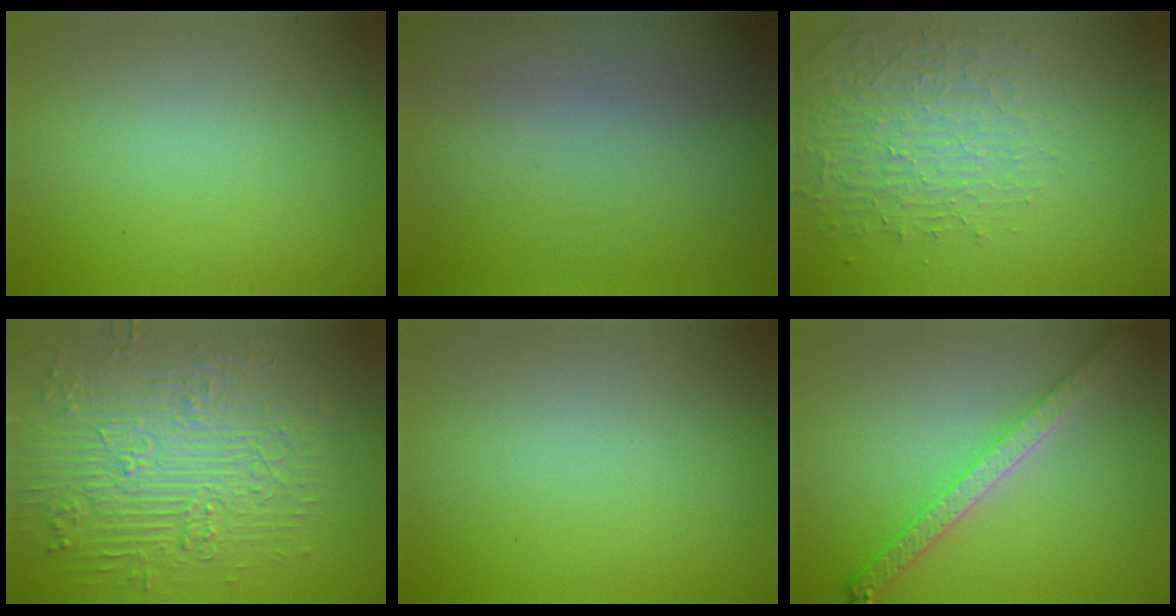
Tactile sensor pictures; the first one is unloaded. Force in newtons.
{"total": 0.0}
{"total": 4.5, "press": 3.3, "slide": 3.1}
{"total": 9.2, "press": 6.8, "slide": 6.2}
{"total": 0.0}
{"total": 3.2, "press": 3.1, "slide": 0.5}